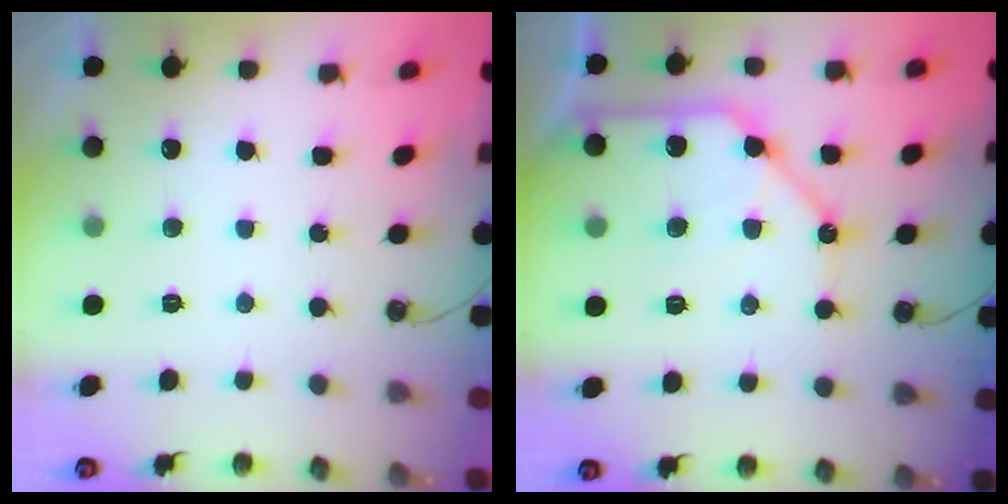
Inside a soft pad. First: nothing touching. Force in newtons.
{"total": 14.7, "press": 14.6, "slide": 1.6}